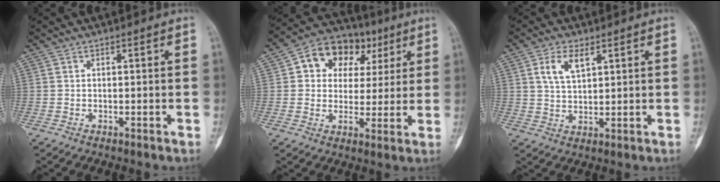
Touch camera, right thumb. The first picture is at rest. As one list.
[{"total": 14.0, "force": [5.0, 10.9, 7.3], "torque": [-0.059, 0.015, 0.073]}, {"total": 5.7, "force": [2.7, 2.8, 4.1], "torque": [-0.074, -0.009, 0.054]}]